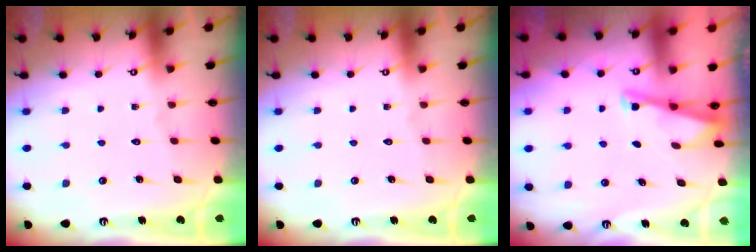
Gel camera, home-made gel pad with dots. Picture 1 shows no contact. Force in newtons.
{"total": 0.0}
{"total": 3.2, "press": 3.2, "slide": 0.3}